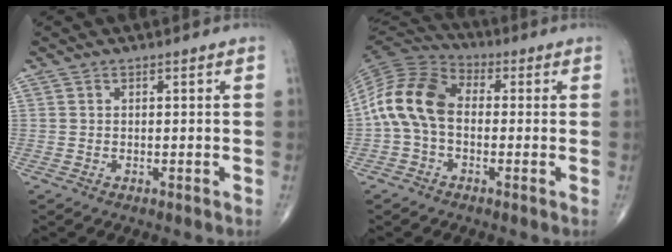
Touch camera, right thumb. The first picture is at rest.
{"total": 12.7, "force": [-0.7, 8.5, 9.4], "torque": [-0.185, 0.032, -0.028]}